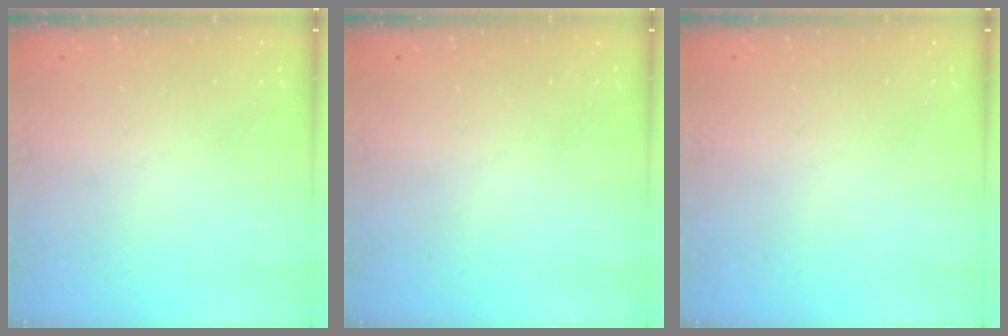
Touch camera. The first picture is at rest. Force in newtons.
{"total": 0.0}
{"total": 0.0}